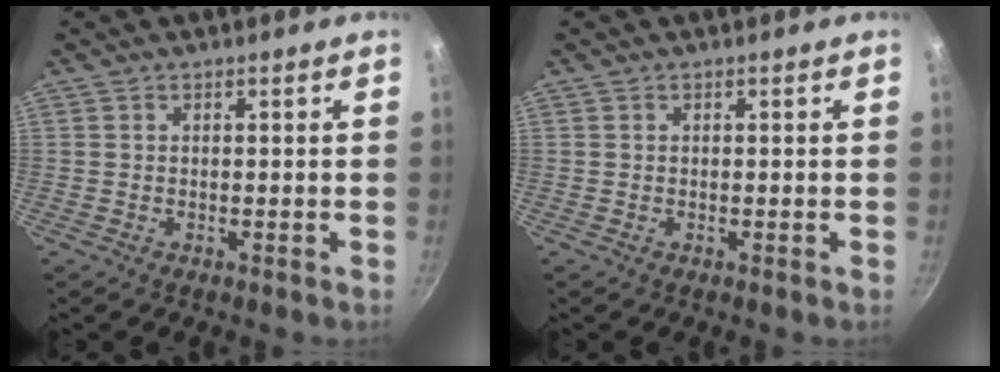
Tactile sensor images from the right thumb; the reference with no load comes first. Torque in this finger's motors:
{"motor_torque": [0.00, 0.00, -0.05, 0.05, 0.03]}